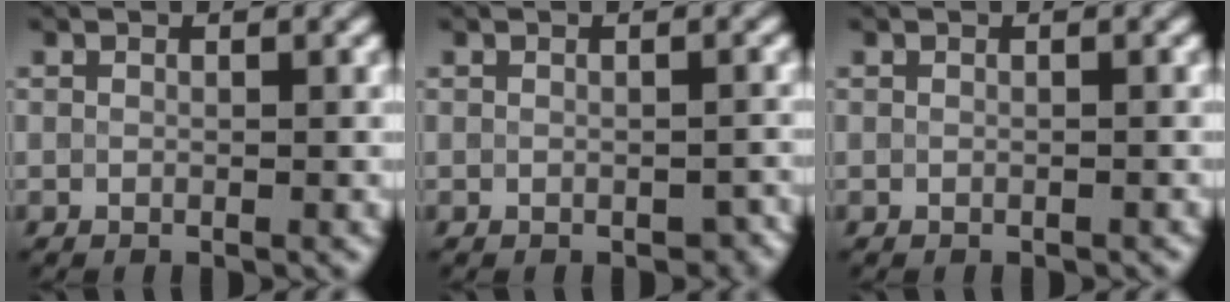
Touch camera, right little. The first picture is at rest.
{"total": 1.8, "force": [-1.0, 1.2, 0.9], "torque": [-0.004, 0.000, -0.007]}
{"total": 0.0}